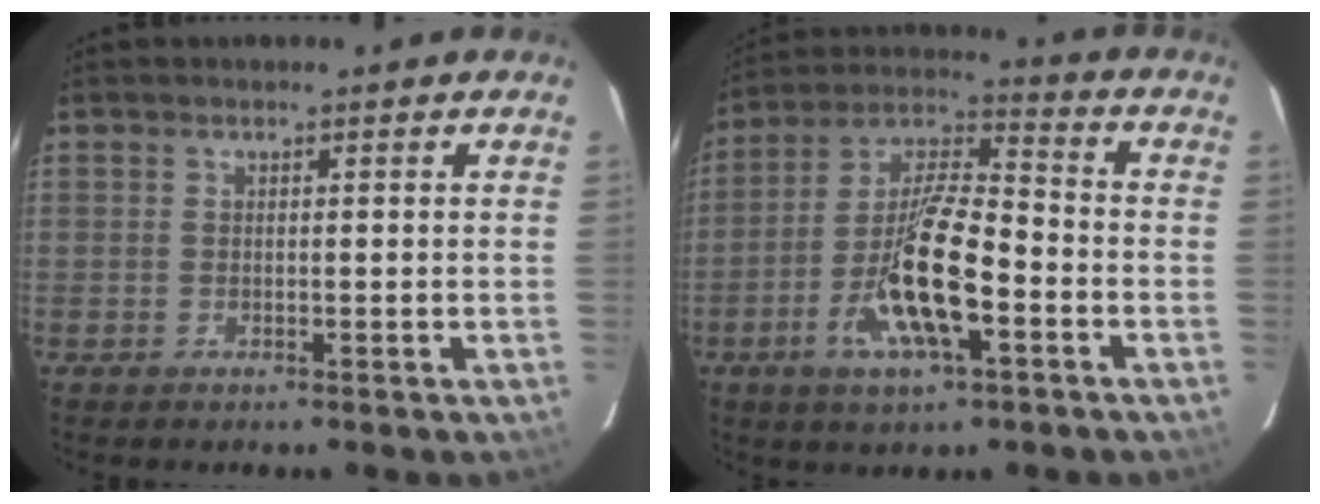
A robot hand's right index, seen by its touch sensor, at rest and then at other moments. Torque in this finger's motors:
{"motor_torque": [1.57, -0.57, 1.05, 0.21]}